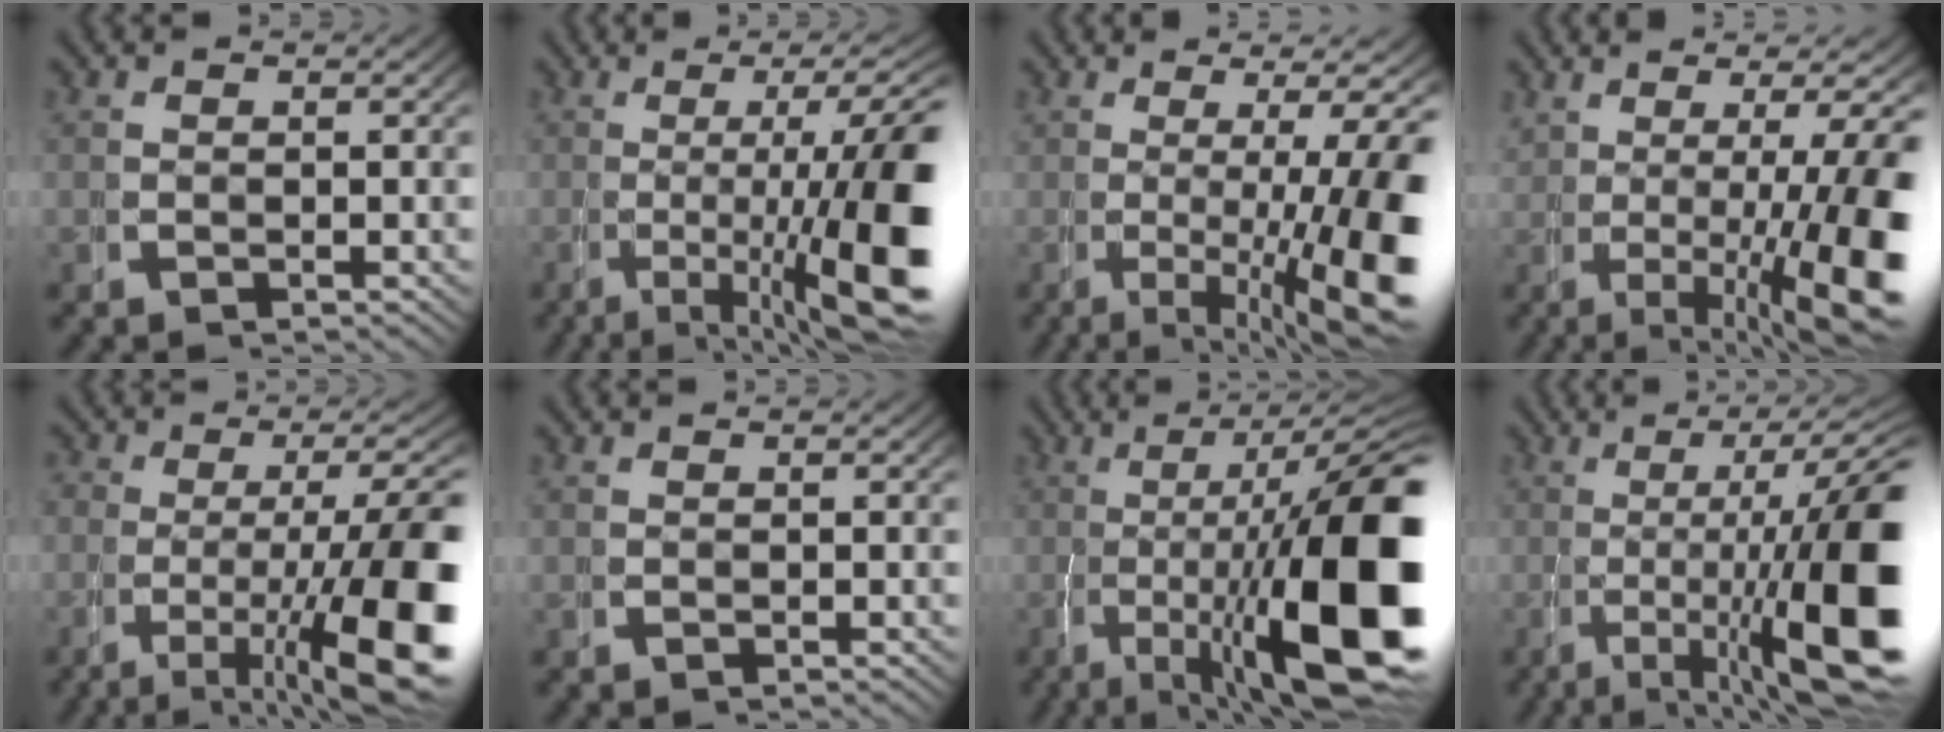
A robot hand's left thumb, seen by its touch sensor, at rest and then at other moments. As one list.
[{"total": 14.6, "force": [-1.8, 6.6, 12.9], "torque": [-0.181, -0.022, -0.014]}, {"total": 12.0, "force": [-0.9, 4.8, 11.0], "torque": [-0.150, -0.023, 0.000]}, {"total": 12.1, "force": [0.4, 4.7, 11.2], "torque": [-0.145, -0.008, 0.017]}, {"total": 12.5, "force": [-3.7, 5.6, 10.6], "torque": [-0.161, -0.034, -0.041]}, {"total": 0.0}, {"total": 20.4, "force": [-2.1, 9.5, 18.0], "torque": [-0.266, -0.038, -0.010]}, {"total": 16.0, "force": [-1.3, 7.5, 14.1], "torque": [-0.207, -0.028, -0.004]}]